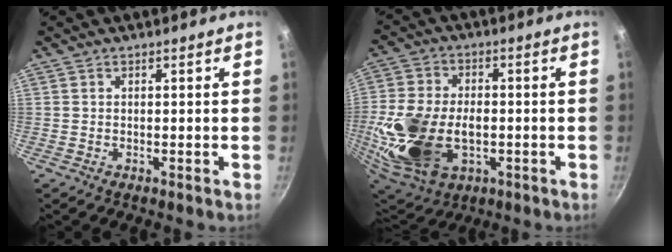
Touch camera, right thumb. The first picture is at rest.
{"total": 20.9, "force": [-3.2, 13.5, 15.6], "torque": [-0.319, 0.003, -0.047]}